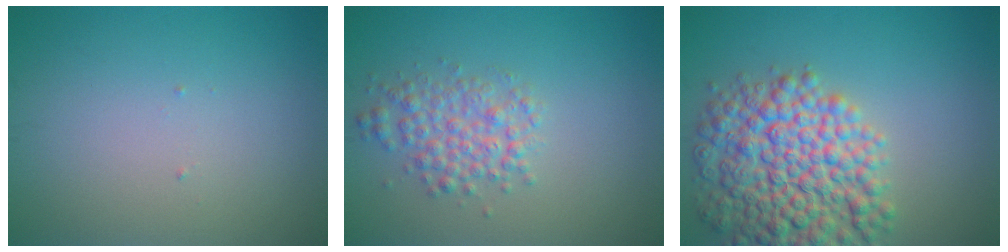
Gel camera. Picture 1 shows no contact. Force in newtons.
{"total": 3.1, "press": 3.1, "slide": 0.1}
{"total": 9.6, "press": 9.6, "slide": 0.3}